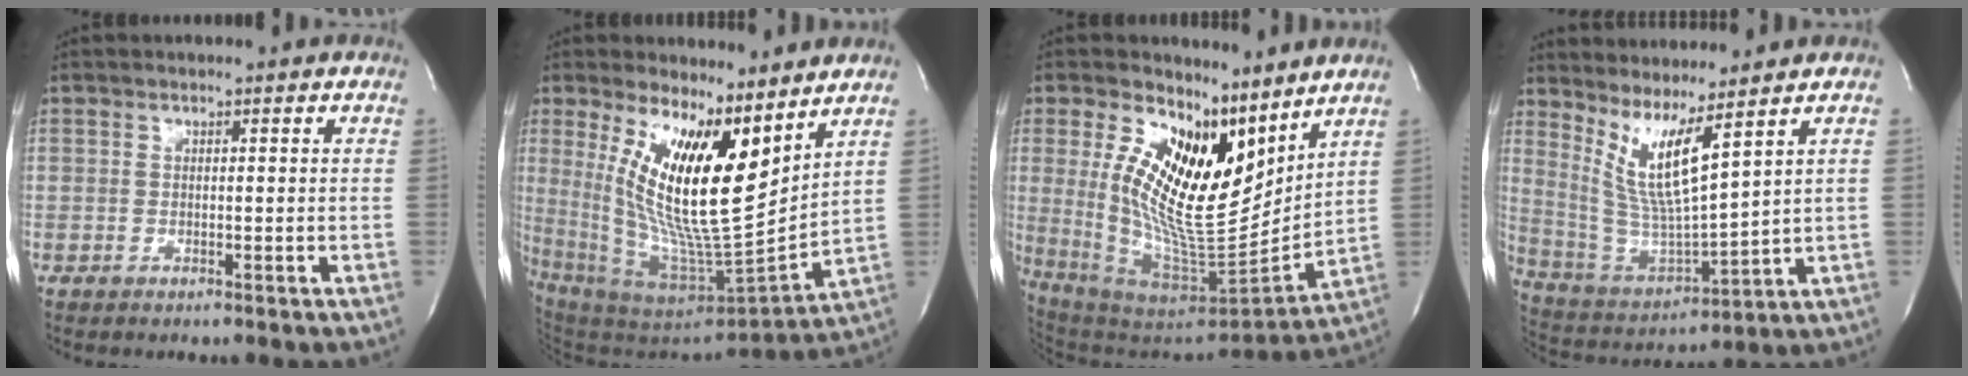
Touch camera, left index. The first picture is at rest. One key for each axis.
{"total": 17.3, "fx": 8.2, "fy": 3.2, "fz": 14.9, "tx": -0.282, "ty": -0.018, "tz": 0.156}
{"total": 17.8, "fx": 8.1, "fy": 6.5, "fz": 14.5, "tx": -0.270, "ty": -0.021, "tz": 0.155}
{"total": 9.1, "fx": 5.5, "fy": -0.4, "fz": 7.3, "tx": -0.157, "ty": -0.031, "tz": 0.124}